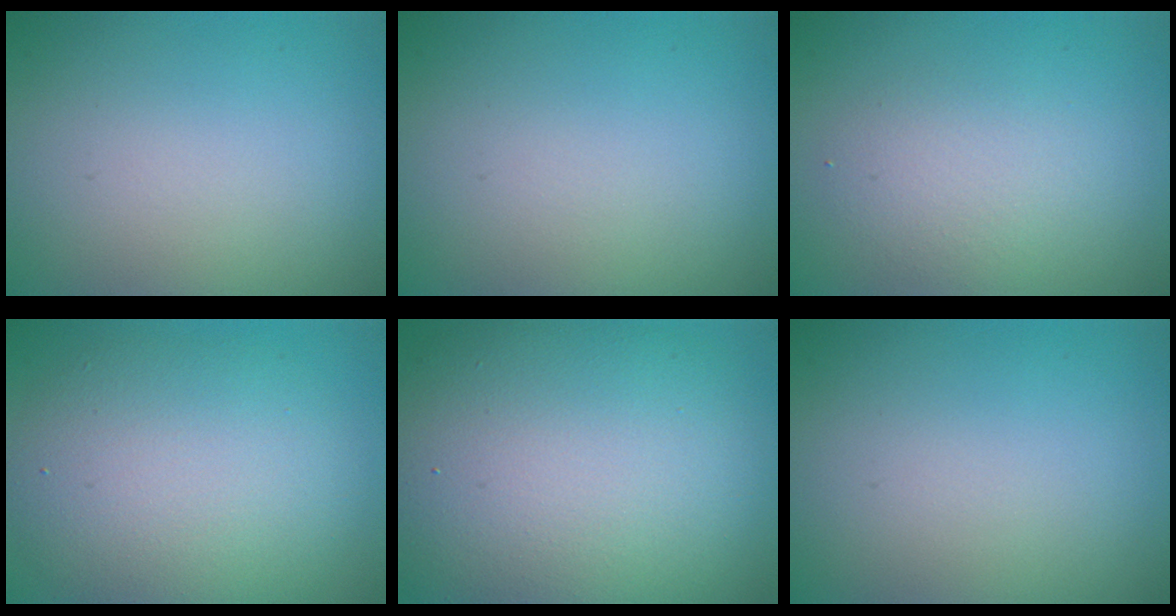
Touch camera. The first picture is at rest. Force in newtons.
{"total": 0.0}
{"total": 2.3, "press": 2.3, "slide": 0.1}
{"total": 6.9, "press": 6.9, "slide": 0.4}
{"total": 12.8, "press": 12.8, "slide": 0.6}
{"total": 0.0}